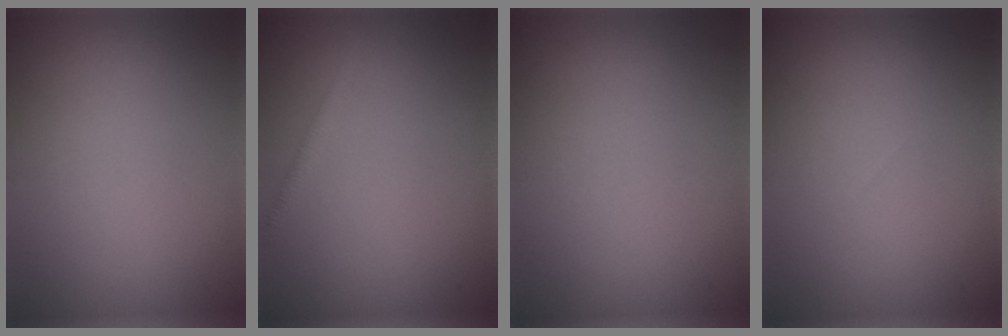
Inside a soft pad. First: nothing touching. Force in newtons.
{"total": 1.1, "press": 1.1, "slide": 0.0}
{"total": 0.0}
{"total": 0.0}